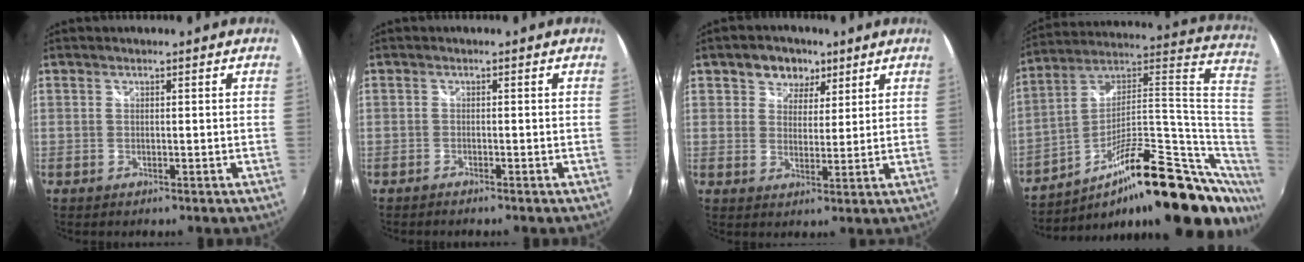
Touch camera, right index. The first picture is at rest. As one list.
[{"total": 1.1, "force": [-1.1, 0.2, 0.4], "torque": [-0.015, -0.005, -0.022]}, {"total": 6.1, "force": [3.4, 4.7, 1.9], "torque": [-0.028, 0.010, 0.050]}, {"total": 27.9, "force": [-8.8, 9.2, 24.8], "torque": [-0.342, 0.025, -0.138]}]